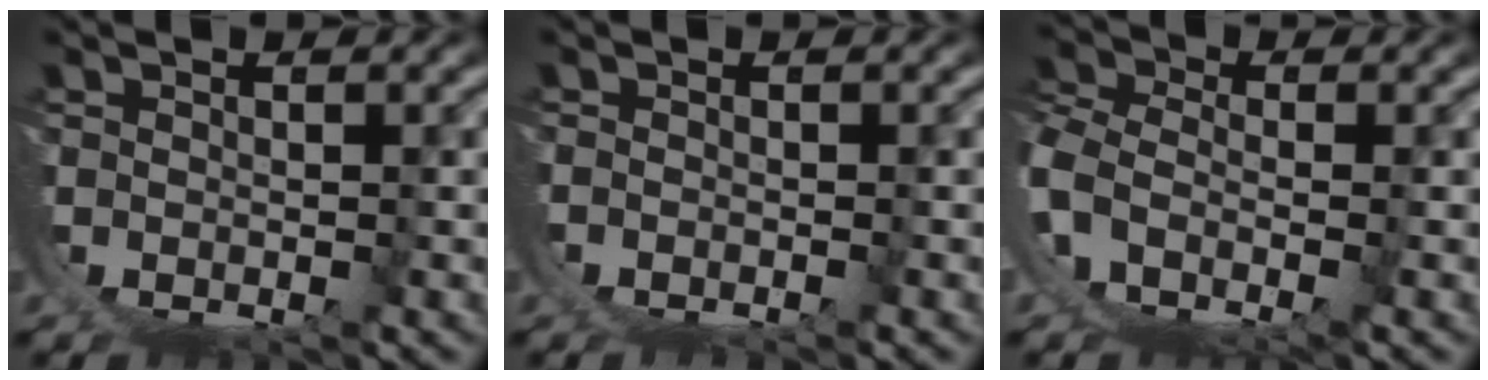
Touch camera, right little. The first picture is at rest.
{"total": 1.4, "force": [-1.3, 0.5, 0.5], "torque": [-0.009, -0.005, -0.016]}
{"total": 5.1, "force": [-1.6, 2.9, 3.9], "torque": [-0.107, -0.029, -0.016]}